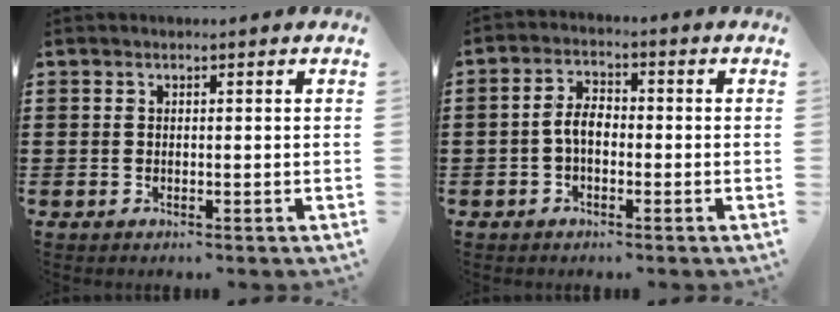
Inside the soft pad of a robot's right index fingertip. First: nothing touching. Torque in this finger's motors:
{"motor_torque": [0.72, -0.64, 0.32, 0.07]}